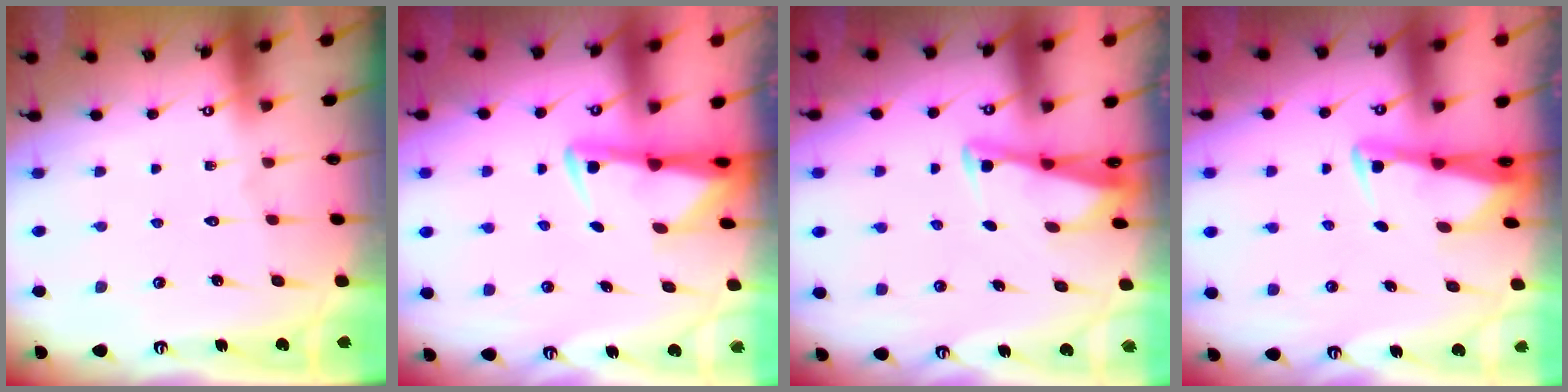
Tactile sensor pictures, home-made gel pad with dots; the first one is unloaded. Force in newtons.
{"total": 2.9, "press": 2.9, "slide": 0.4}
{"total": 3.0, "press": 2.9, "slide": 0.3}
{"total": 2.5, "press": 2.5, "slide": 0.5}